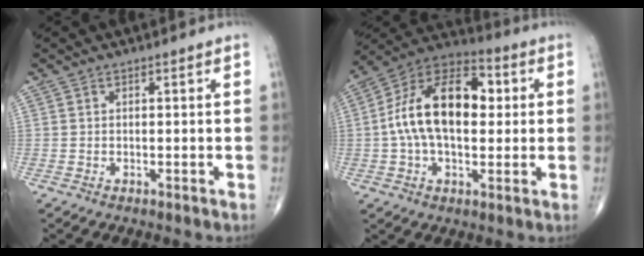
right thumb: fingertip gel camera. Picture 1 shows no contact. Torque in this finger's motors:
{"motor_torque": [2.01, 2.14, 1.61, -0.10, 0.45]}